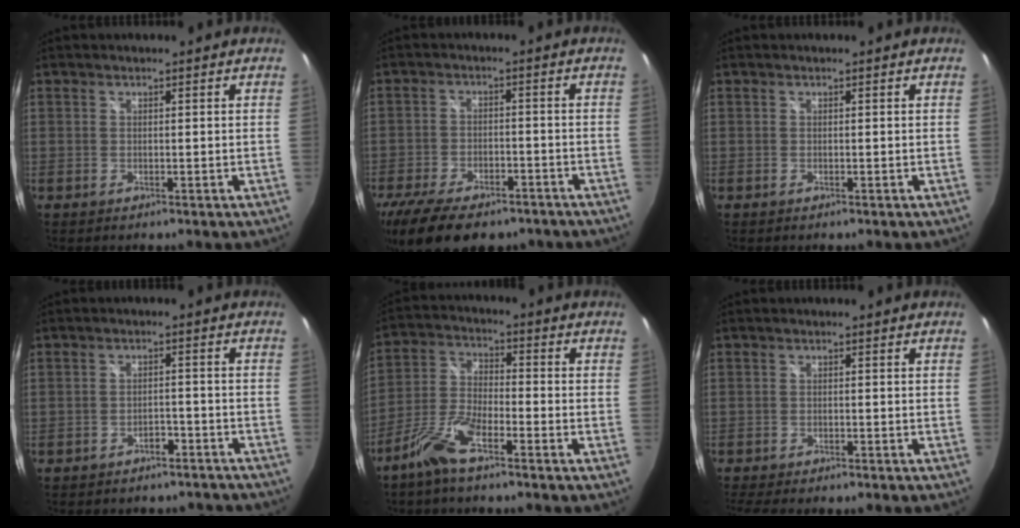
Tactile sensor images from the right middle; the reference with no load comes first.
{"total": 17.6, "force": [-12.9, 7.5, 9.4], "torque": [-0.206, -0.037, -0.197]}
{"total": 0.0}
{"total": 9.2, "force": [-8.0, 3.7, 2.5], "torque": [-0.058, 0.010, -0.093]}
{"total": 8.3, "force": [-6.0, 2.1, 5.4], "torque": [-0.121, 0.000, -0.121]}
{"total": 6.9, "force": [-6.1, 0.7, 3.1], "torque": [-0.070, -0.018, -0.094]}